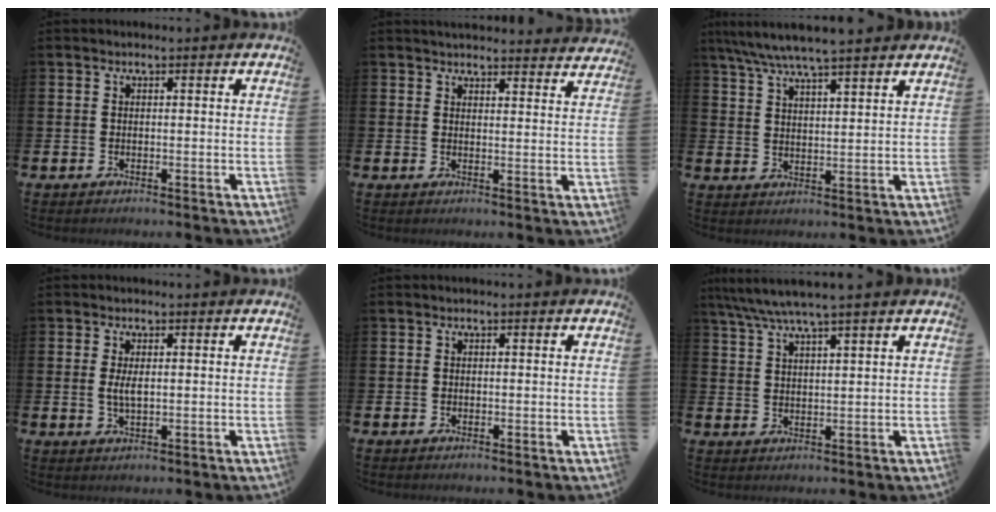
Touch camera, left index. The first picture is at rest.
{"total": 3.7, "force": [3.7, 0.4, 0.3], "torque": [-0.002, -0.023, 0.065]}
{"total": 6.6, "force": [6.2, 0.3, 2.3], "torque": [-0.068, -0.021, 0.113]}
{"total": 2.7, "force": [0.4, 1.0, 2.4], "torque": [-0.045, 0.002, 0.005]}
{"total": 0.0}
{"total": 5.1, "force": [4.5, -0.3, 2.5], "torque": [-0.064, -0.013, 0.080]}